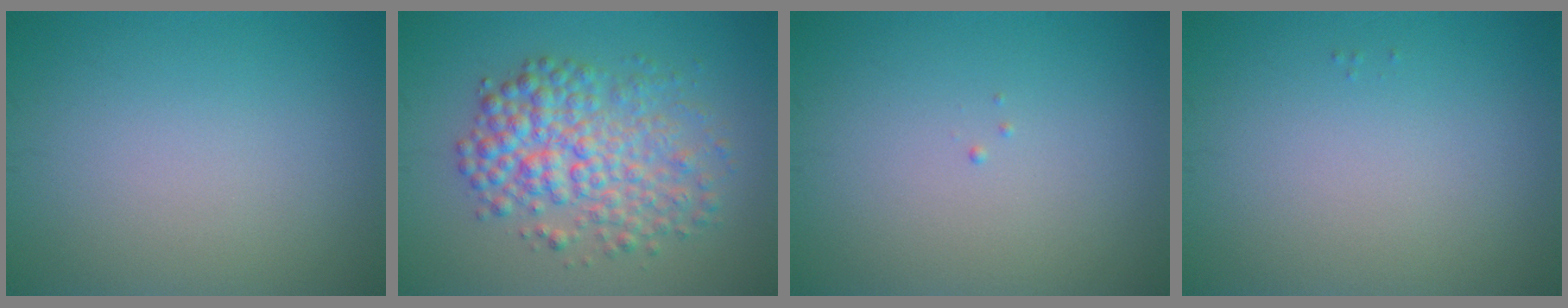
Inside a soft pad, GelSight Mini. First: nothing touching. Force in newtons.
{"total": 6.0, "press": 6.0, "slide": 0.1}
{"total": 0.0}
{"total": 0.0}